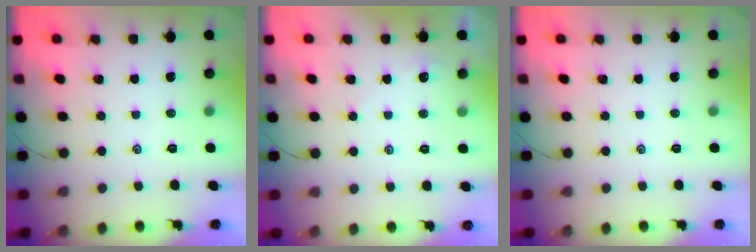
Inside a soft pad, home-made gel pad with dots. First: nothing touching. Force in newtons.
{"total": 1.4, "press": 1.4, "slide": 0.2}
{"total": 0.0}